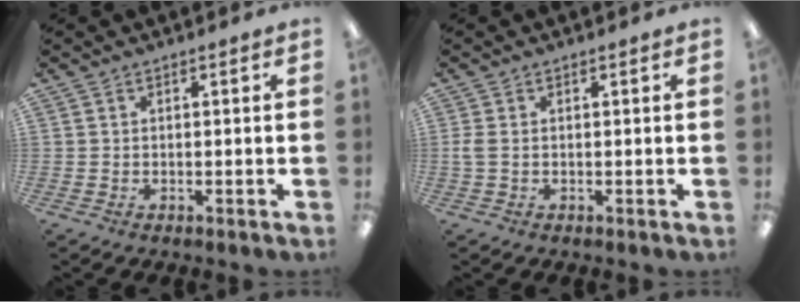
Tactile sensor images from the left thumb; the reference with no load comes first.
{"total": 1.8, "force": [0.1, 0.8, 1.7], "torque": [-0.034, 0.004, 0.001]}